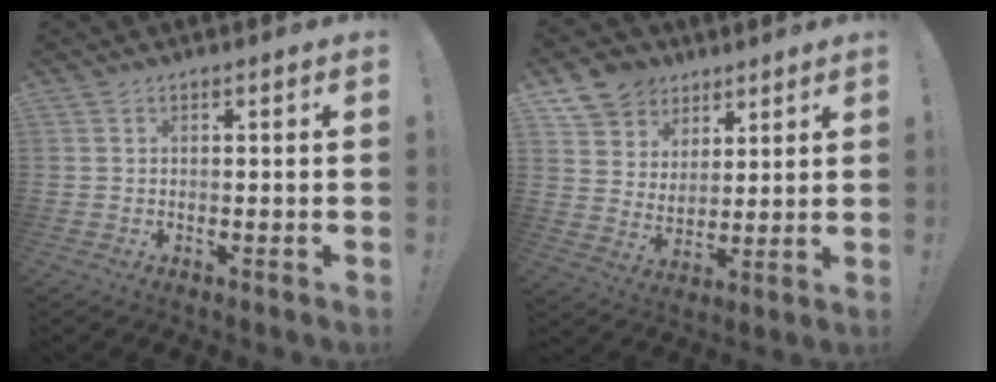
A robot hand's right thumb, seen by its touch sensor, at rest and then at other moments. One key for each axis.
{"total": 9.8, "fx": 6.3, "fy": 7.4, "fz": 1.3, "tx": -0.030, "ty": -0.045, "tz": 0.129}